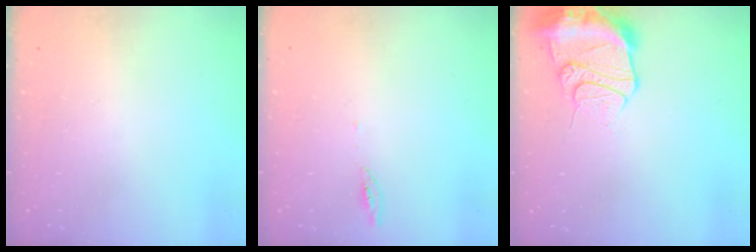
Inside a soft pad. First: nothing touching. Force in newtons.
{"total": 3.8, "press": 3.7, "slide": 0.4}
{"total": 14.0, "press": 13.9, "slide": 1.7}